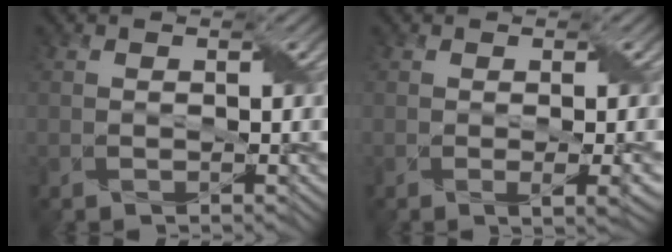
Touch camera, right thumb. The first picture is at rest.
{"total": 2.8, "force": [-0.3, 0.6, 2.7], "torque": [-0.045, 0.001, -0.002]}